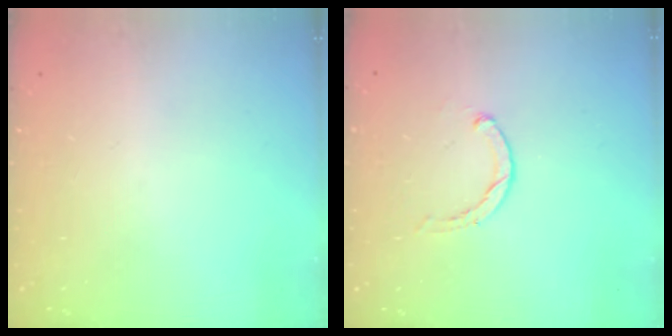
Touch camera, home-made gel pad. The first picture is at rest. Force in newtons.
{"total": 0.6, "press": 0.6, "slide": 0.2}